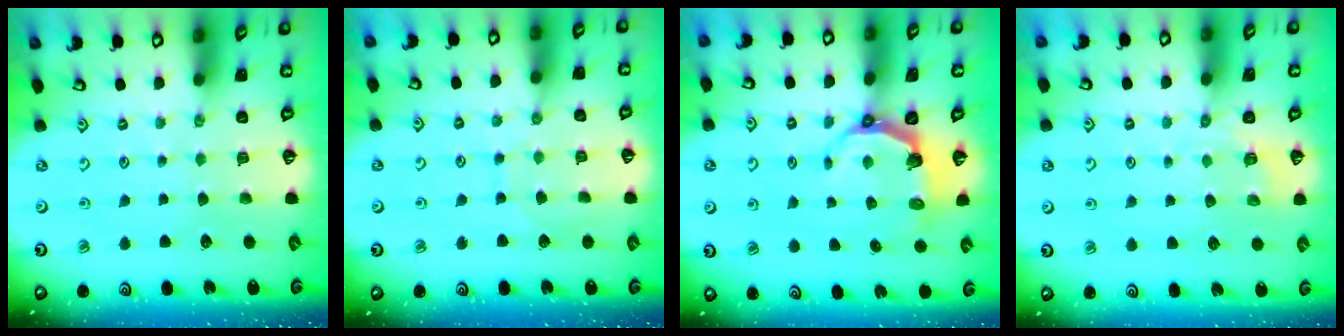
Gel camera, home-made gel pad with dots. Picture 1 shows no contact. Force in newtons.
{"total": 6.7, "press": 6.7, "slide": 0.4}
{"total": 5.6, "press": 4.0, "slide": 4.0}
{"total": 2.3, "press": 1.7, "slide": 1.6}